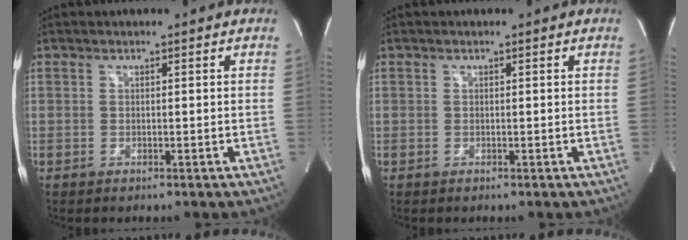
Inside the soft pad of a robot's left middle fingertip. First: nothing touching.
{"total": 0.0}